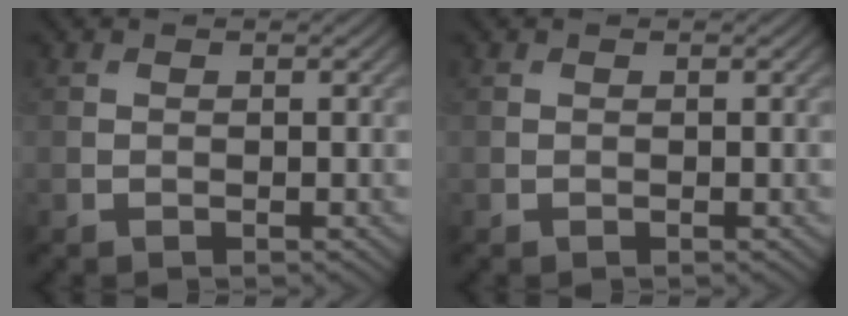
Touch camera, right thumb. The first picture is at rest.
{"total": 0.0}